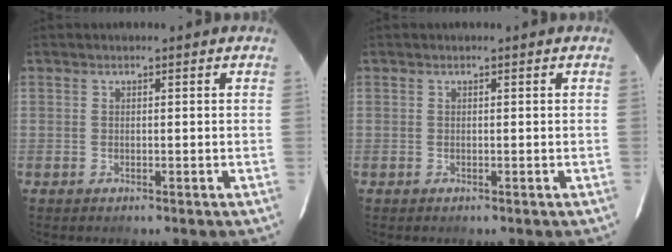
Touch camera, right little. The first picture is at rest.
{"total": 0.0}